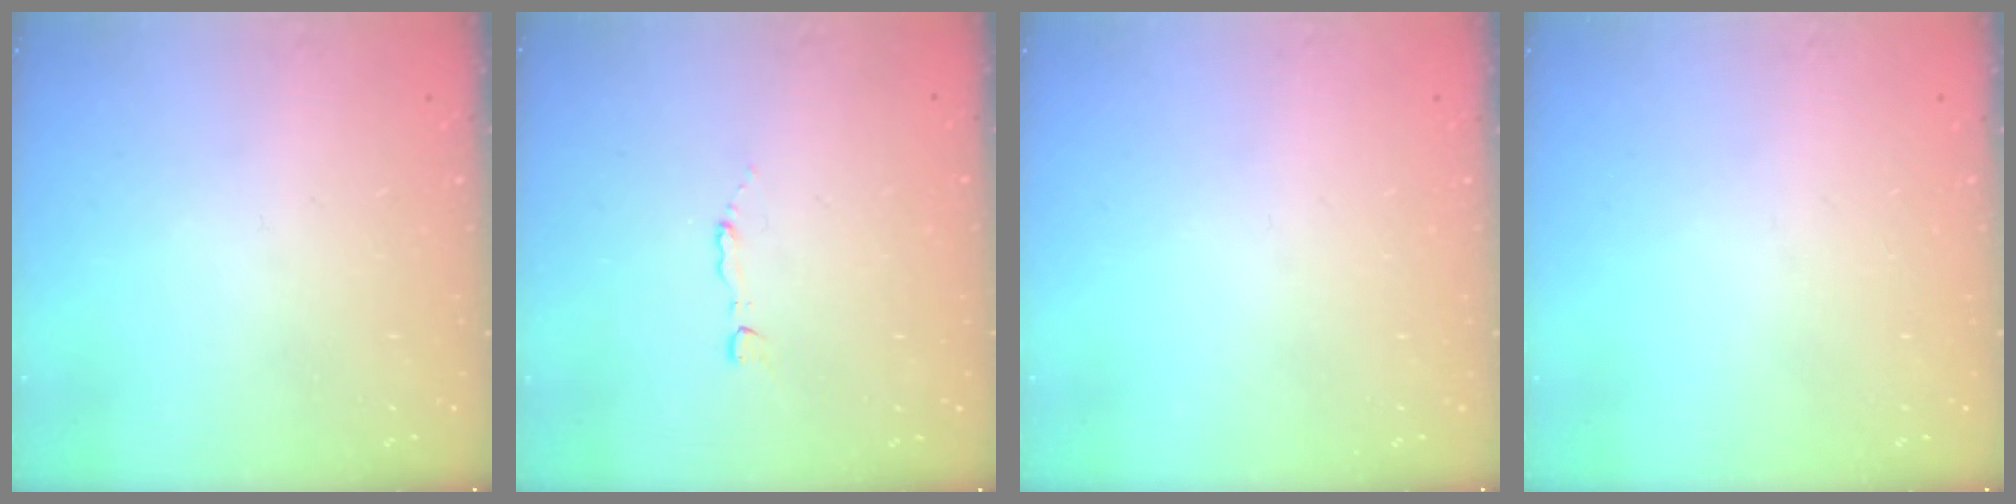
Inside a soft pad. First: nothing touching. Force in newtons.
{"total": 1.2, "press": 1.2, "slide": 0.2}
{"total": 0.0}
{"total": 0.0}